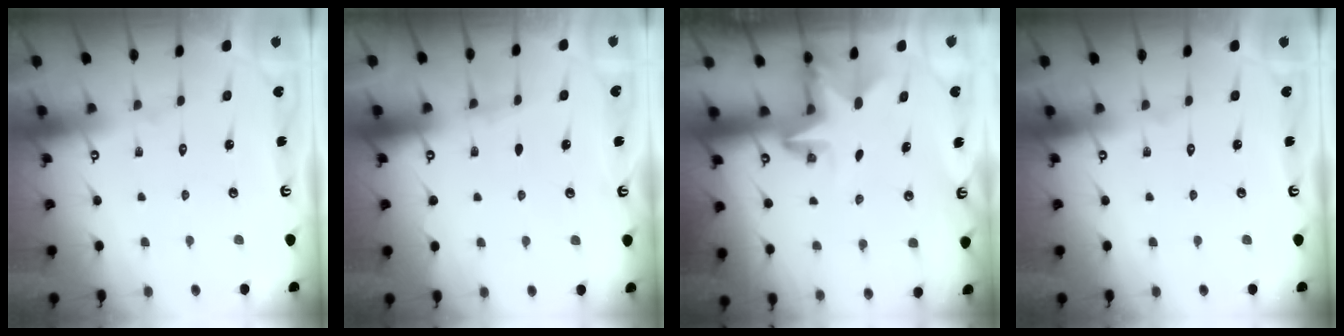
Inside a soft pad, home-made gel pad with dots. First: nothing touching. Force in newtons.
{"total": 3.7, "press": 3.6, "slide": 1.0}
{"total": 2.9, "press": 2.9, "slide": 0.2}
{"total": 0.0}